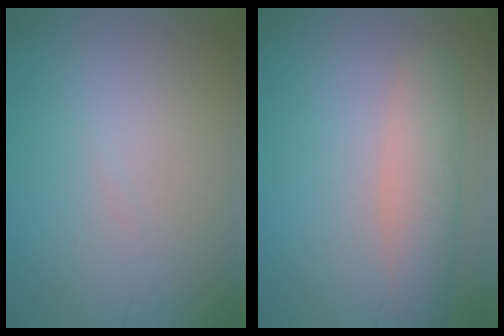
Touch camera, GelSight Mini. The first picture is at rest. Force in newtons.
{"total": 4.1, "press": 4.1, "slide": 0.1}